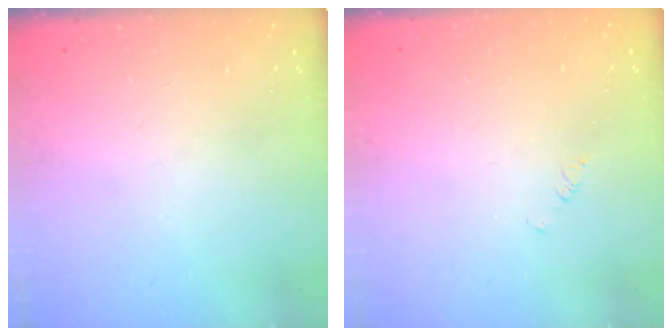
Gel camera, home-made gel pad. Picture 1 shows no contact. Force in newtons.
{"total": 1.1, "press": 1.1, "slide": 0.1}